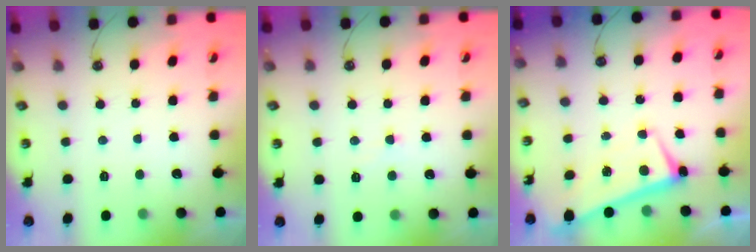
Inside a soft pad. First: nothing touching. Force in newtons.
{"total": 0.7, "press": 0.5, "slide": 0.5}
{"total": 1.0, "press": 0.8, "slide": 0.5}